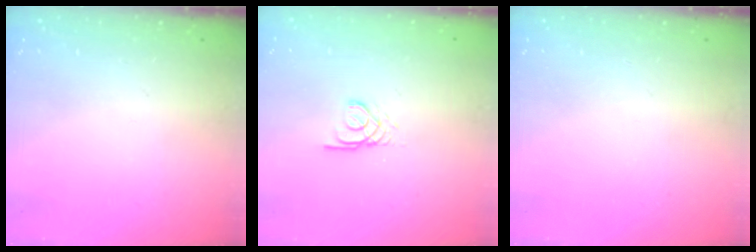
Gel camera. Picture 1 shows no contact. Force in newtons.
{"total": 2.4, "press": 2.4, "slide": 0.3}
{"total": 0.0}